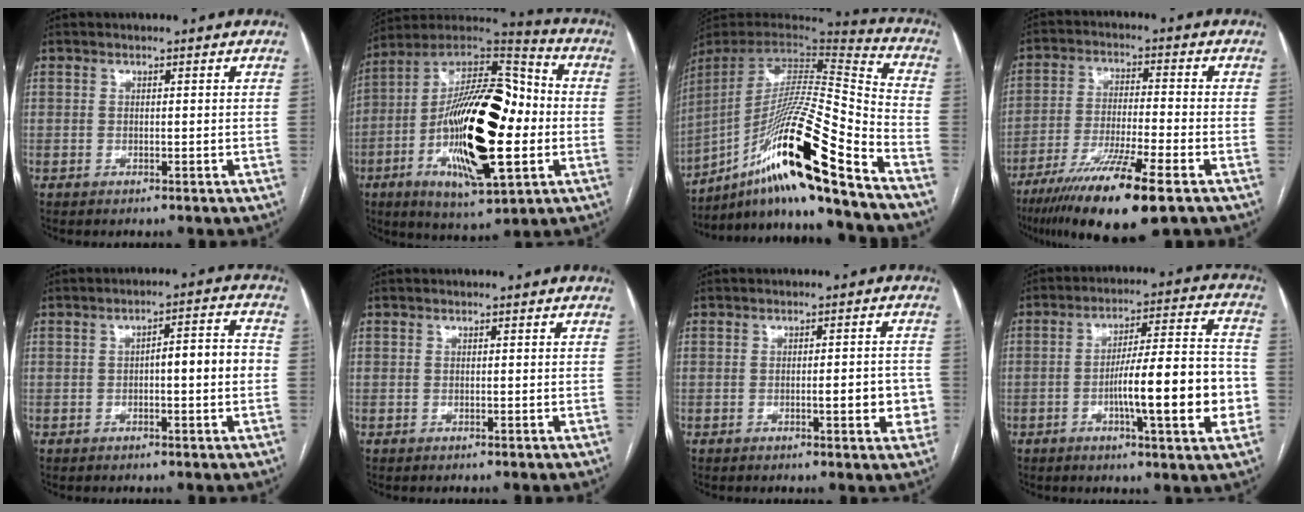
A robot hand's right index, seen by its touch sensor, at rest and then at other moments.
{"total": 25.3, "force": [-4.3, 7.4, 23.8], "torque": [-0.442, 0.004, -0.073]}
{"total": 24.6, "force": [-15.2, -0.3, 19.4], "torque": [-0.344, -0.012, -0.275]}
{"total": 14.2, "force": [-8.8, 0.4, 11.2], "torque": [-0.212, -0.039, -0.155]}
{"total": 6.2, "force": [-0.7, 0.9, 6.1], "torque": [-0.087, 0.021, -0.010]}
{"total": 0.0}
{"total": 5.2, "force": [-1.2, 1.3, 4.8], "torque": [-0.057, 0.003, -0.014]}
{"total": 15.7, "force": [-3.8, 1.6, 15.2], "torque": [-0.232, 0.011, -0.056]}